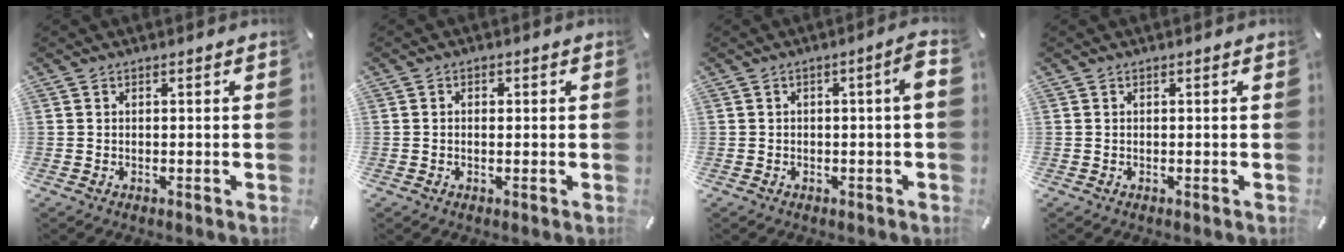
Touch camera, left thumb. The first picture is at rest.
{"total": 1.3, "force": [0.0, 0.9, 0.9], "torque": [-0.012, 0.000, -0.004]}
{"total": 4.1, "force": [-0.3, 0.9, 4.0], "torque": [-0.068, 0.005, -0.005]}
{"total": 0.0}